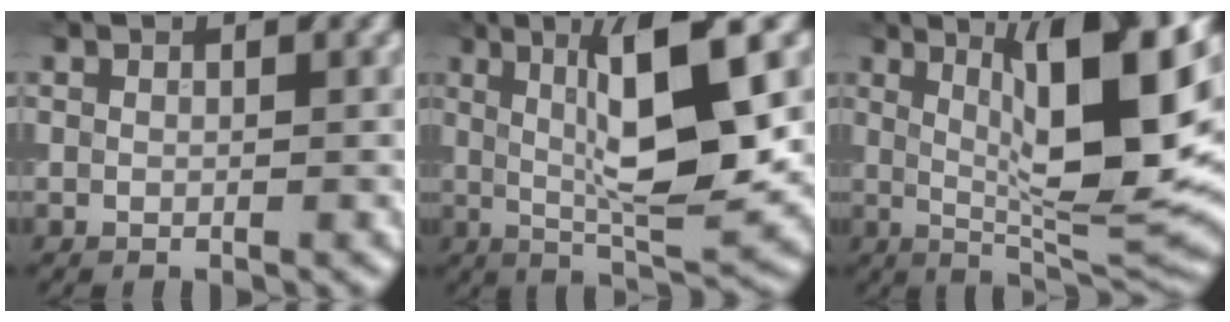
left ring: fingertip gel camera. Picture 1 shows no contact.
{"total": 9.6, "force": [1.8, 2.0, 9.2], "torque": [-0.137, -0.002, 0.035]}
{"total": 12.2, "force": [2.8, 3.0, 11.5], "torque": [-0.161, -0.003, 0.050]}